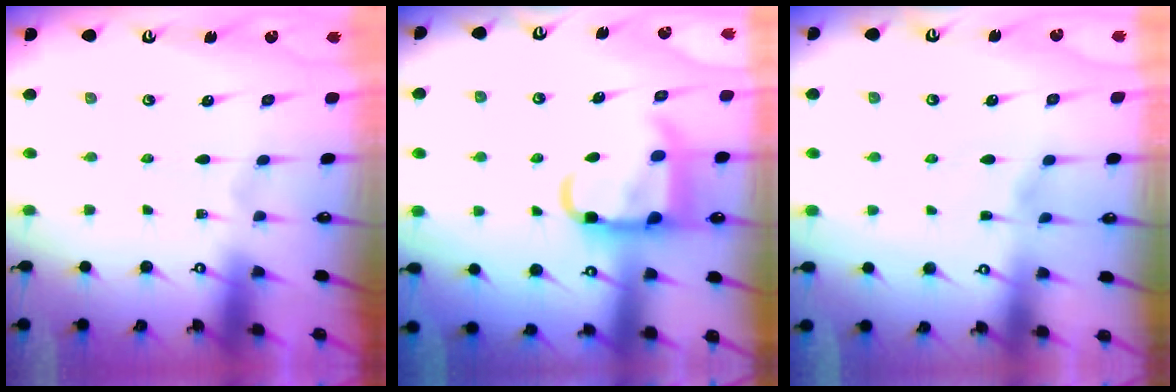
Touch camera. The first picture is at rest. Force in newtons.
{"total": 14.4, "press": 14.3, "slide": 1.8}
{"total": 1.5, "press": 1.5, "slide": 0.4}